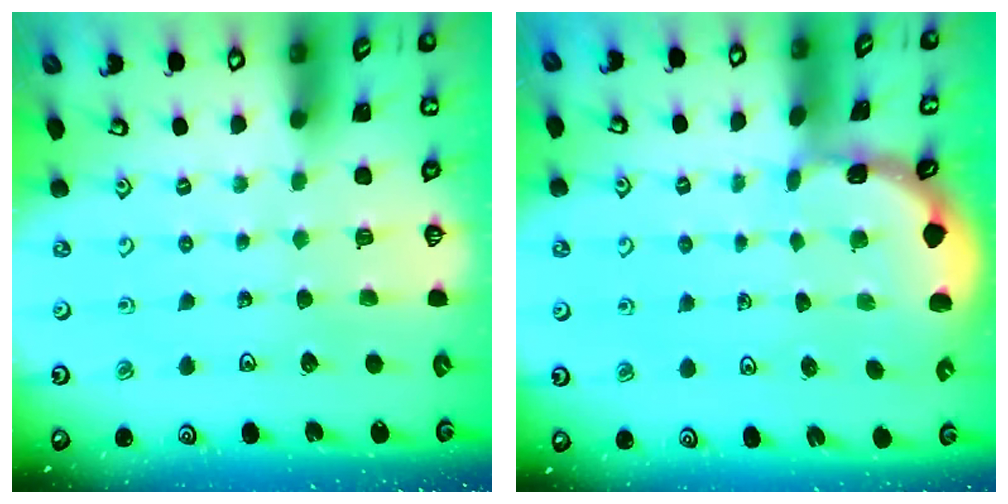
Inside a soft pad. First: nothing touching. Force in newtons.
{"total": 0.8, "press": 0.8, "slide": 0.2}